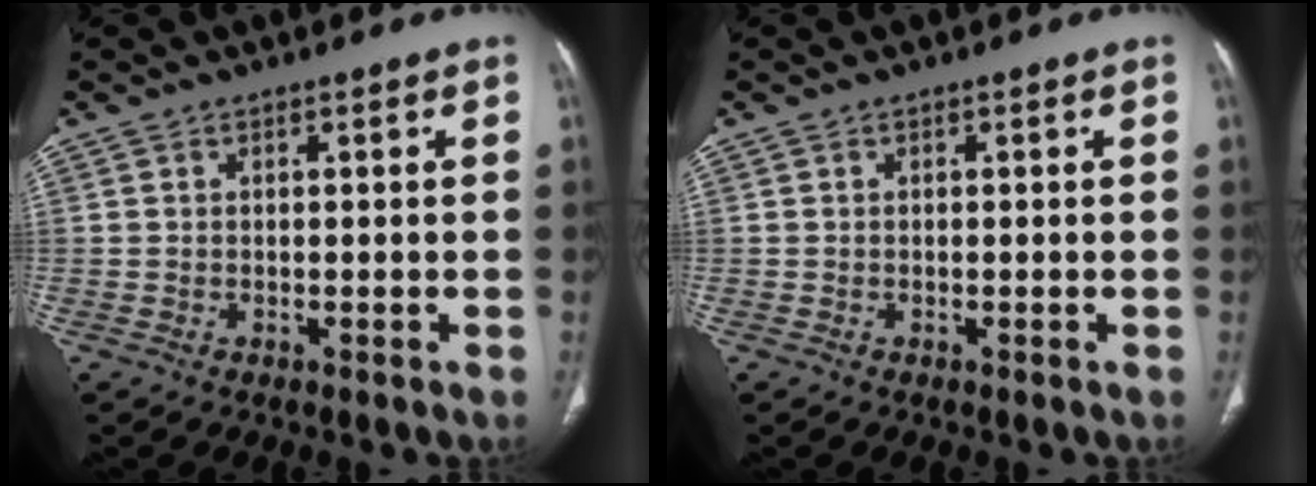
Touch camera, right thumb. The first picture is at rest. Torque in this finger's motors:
{"motor_torque": [0.04, 0.20, -0.41, 0.28, 0.08]}